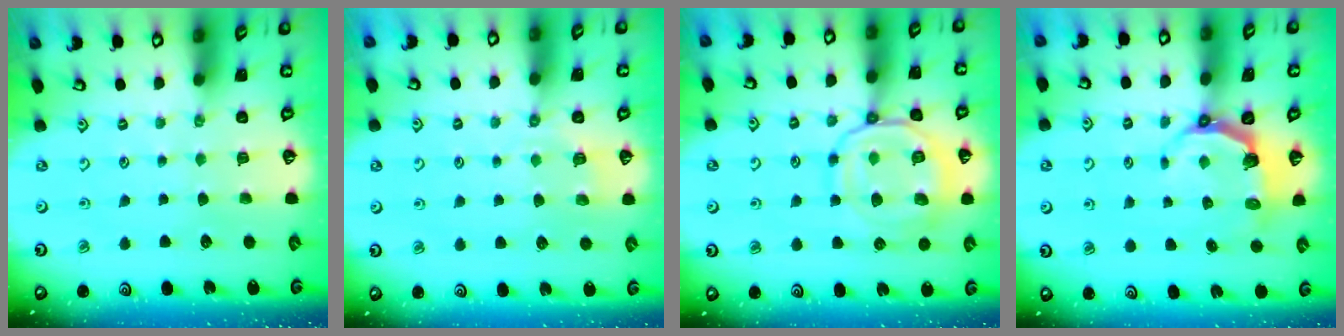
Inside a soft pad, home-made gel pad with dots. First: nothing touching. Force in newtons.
{"total": 3.0, "press": 2.5, "slide": 1.6}
{"total": 15.7, "press": 15.7, "slide": 1.4}
{"total": 4.6, "press": 2.9, "slide": 3.6}